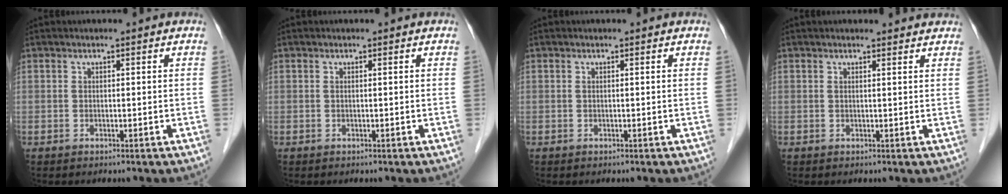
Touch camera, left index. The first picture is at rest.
{"total": 0.0}
{"total": 0.0}
{"total": 3.7, "force": [3.5, 0.4, 0.9], "torque": [-0.017, 0.007, 0.032]}